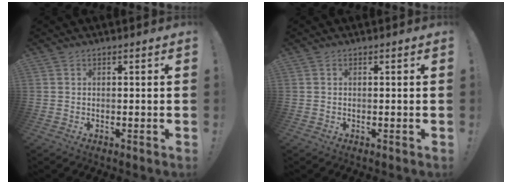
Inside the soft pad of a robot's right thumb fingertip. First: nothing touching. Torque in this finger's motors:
{"motor_torque": [-0.22, 0.30, 0.17, -0.09, -0.05]}